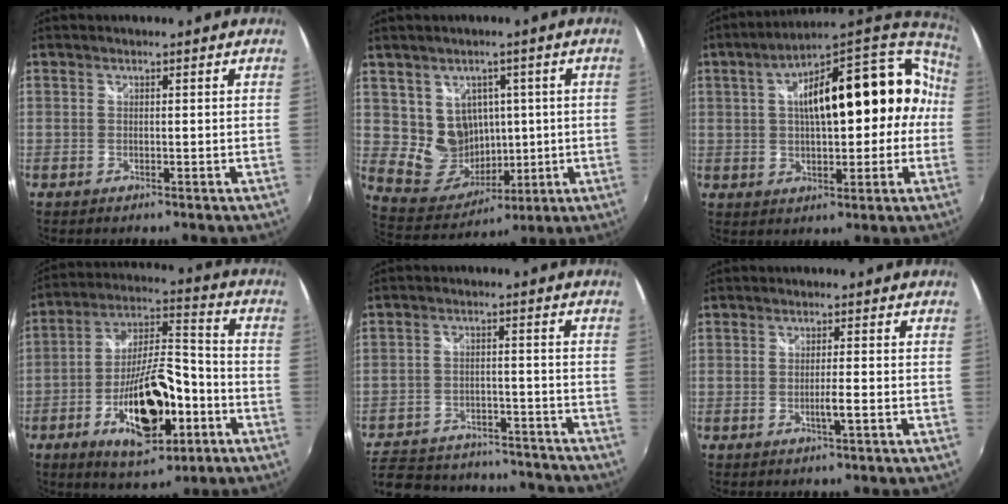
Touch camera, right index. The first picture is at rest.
{"total": 9.8, "force": [1.7, 9.2, 2.9], "torque": [-0.066, 0.001, 0.052]}
{"total": 22.2, "force": [1.8, 10.5, 19.5], "torque": [-0.305, 0.054, 0.033]}
{"total": 18.6, "force": [-7.6, 7.4, 15.4], "torque": [-0.276, 0.008, -0.116]}
{"total": 25.9, "force": [-21.2, 10.9, 10.0], "torque": [-0.231, 0.015, -0.273]}
{"total": 2.5, "force": [-0.9, -0.4, 2.3], "torque": [-0.038, -0.005, -0.017]}